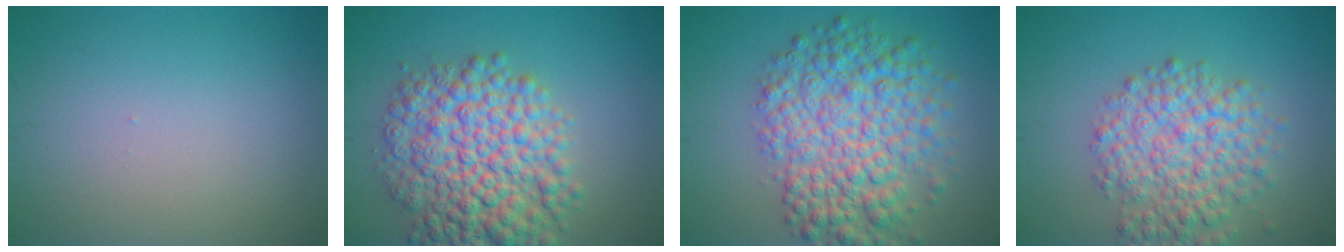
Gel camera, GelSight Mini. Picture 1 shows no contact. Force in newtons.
{"total": 9.5, "press": 9.5, "slide": 0.2}
{"total": 8.4, "press": 8.4, "slide": 0.1}
{"total": 6.2, "press": 6.2, "slide": 0.2}